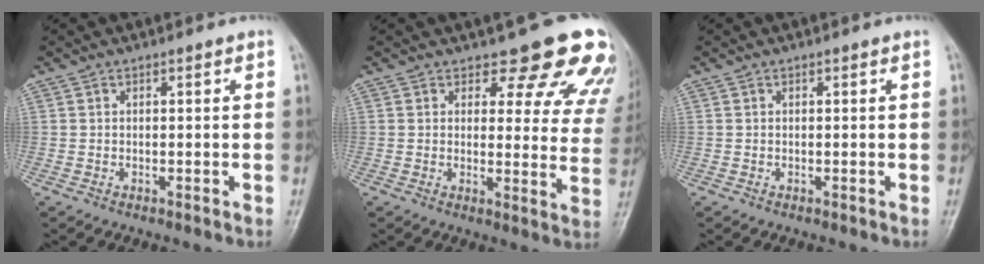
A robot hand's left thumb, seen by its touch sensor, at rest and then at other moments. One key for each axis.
{"total": 14.2, "fx": 11.9, "fy": 5.5, "fz": 5.4, "tx": -0.002, "ty": -0.080, "tz": 0.112}
{"total": 0.0}